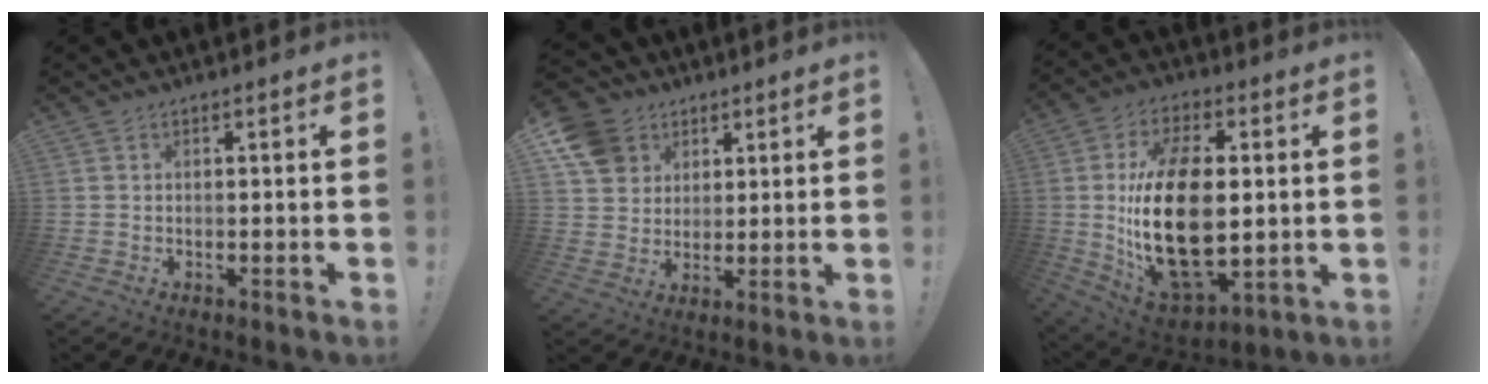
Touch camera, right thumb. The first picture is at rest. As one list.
[{"total": 11.1, "force": [4.9, 9.3, 3.6], "torque": [-0.052, -0.027, 0.101]}, {"total": 25.5, "force": [0.9, 14.0, 21.3], "torque": [-0.418, -0.012, 0.021]}]